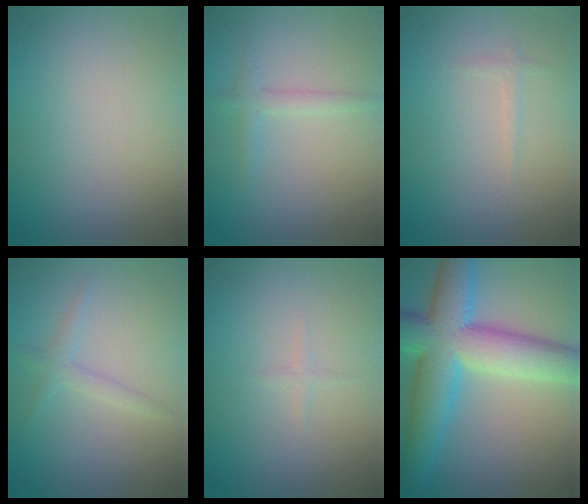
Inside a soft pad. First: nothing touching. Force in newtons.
{"total": 1.5, "press": 1.5, "slide": 0.0}
{"total": 0.7, "press": 0.7, "slide": 0.1}
{"total": 1.5, "press": 1.5, "slide": 0.1}
{"total": 0.6, "press": 0.6, "slide": 0.0}
{"total": 11.4, "press": 11.4, "slide": 0.1}